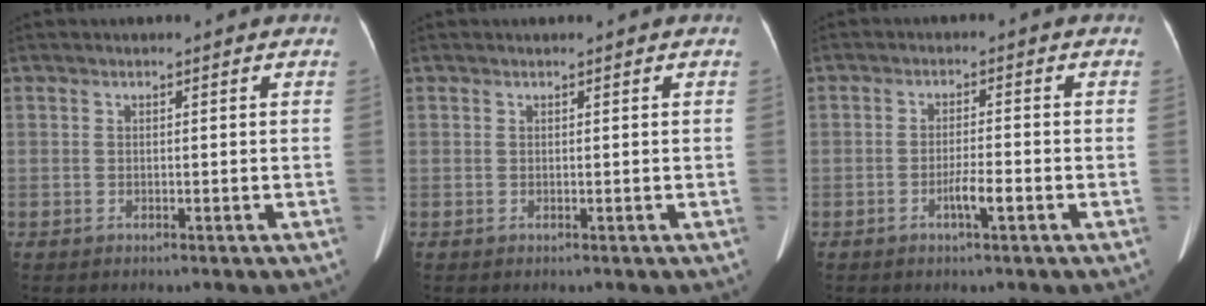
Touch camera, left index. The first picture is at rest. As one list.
[{"total": 0.0}, {"total": 3.0, "force": [-1.5, 0.2, 2.6], "torque": [-0.049, 0.000, -0.027]}]